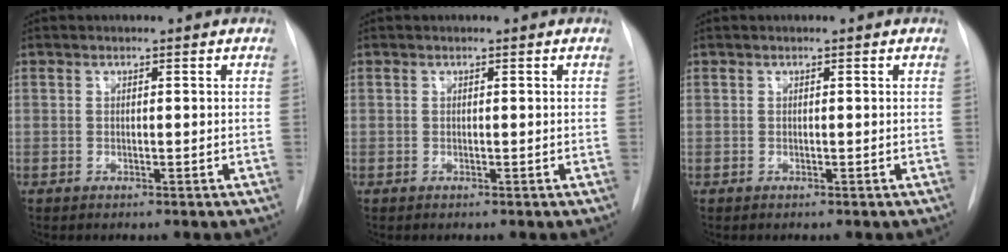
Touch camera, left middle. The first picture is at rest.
{"total": 0.0}
{"total": 0.0}